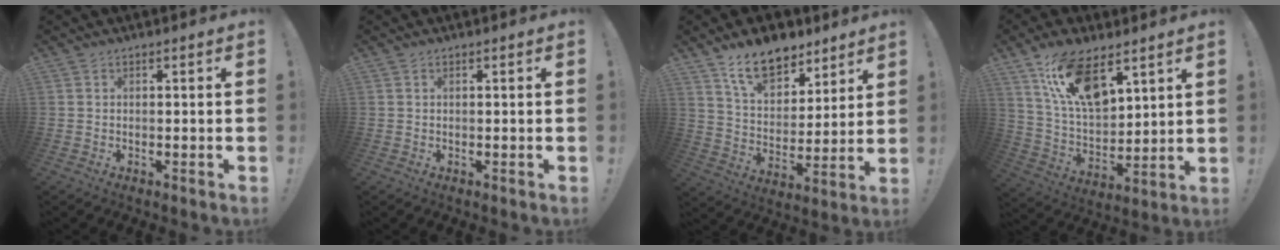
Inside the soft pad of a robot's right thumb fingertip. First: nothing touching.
{"total": 0.0}
{"total": 14.5, "force": [10.3, 8.0, 6.3], "torque": [-0.107, -0.060, 0.191]}
{"total": 16.5, "force": [10.2, 7.5, 10.6], "torque": [-0.193, -0.051, 0.186]}